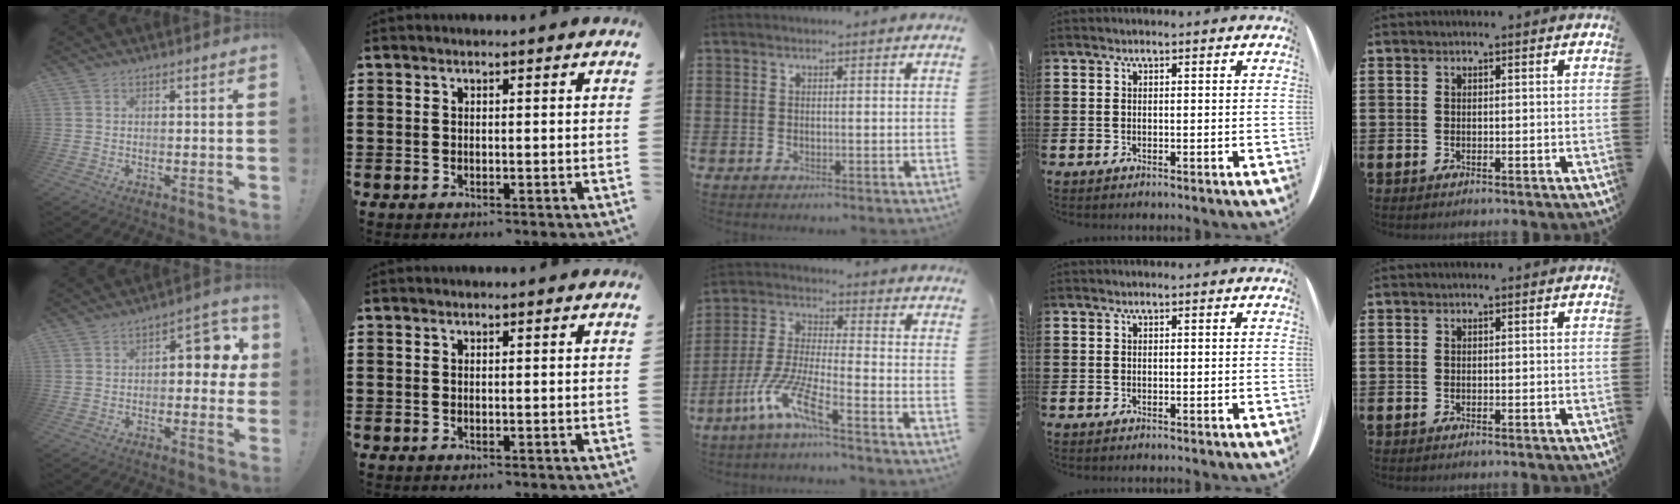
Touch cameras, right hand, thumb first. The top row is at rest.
{"thumb": {"total": 8.5, "force": [1.2, 5.0, 6.8], "torque": [-0.072, -0.007, 0.016]}, "middle": {"total": 8.8, "force": [-5.9, 1.0, 6.4], "torque": [-0.150, -0.014, -0.117]}}